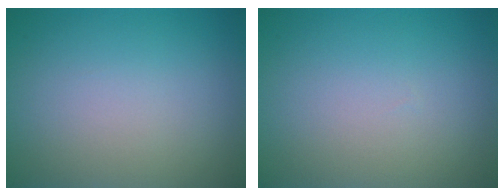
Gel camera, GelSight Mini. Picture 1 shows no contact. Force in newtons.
{"total": 0.0}